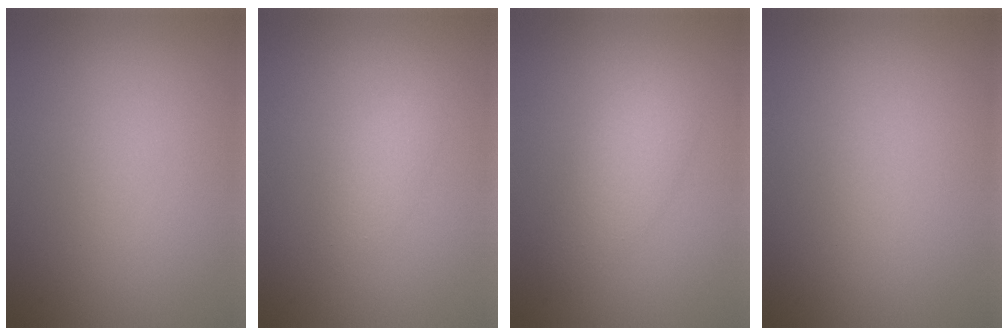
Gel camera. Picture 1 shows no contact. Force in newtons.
{"total": 1.3, "press": 1.2, "slide": 0.1}
{"total": 3.0, "press": 3.0, "slide": 0.1}
{"total": 0.0}